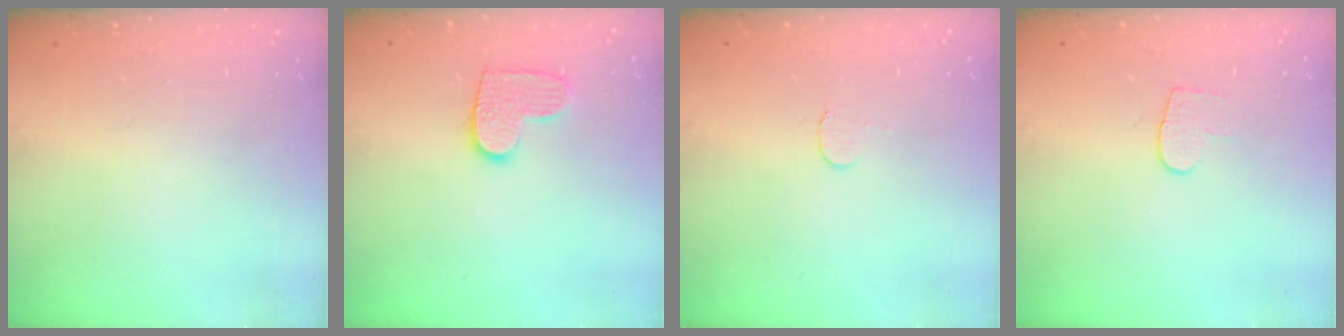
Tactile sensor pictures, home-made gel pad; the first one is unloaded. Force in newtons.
{"total": 8.6, "press": 8.6, "slide": 0.3}
{"total": 3.5, "press": 3.5, "slide": 0.3}
{"total": 5.4, "press": 5.4, "slide": 0.3}